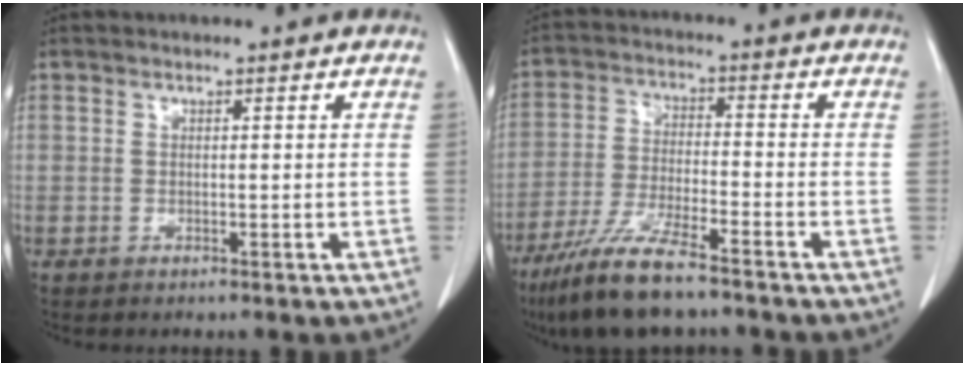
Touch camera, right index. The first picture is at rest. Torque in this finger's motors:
{"motor_torque": [0.95, -0.95, 0.28, 0.14]}